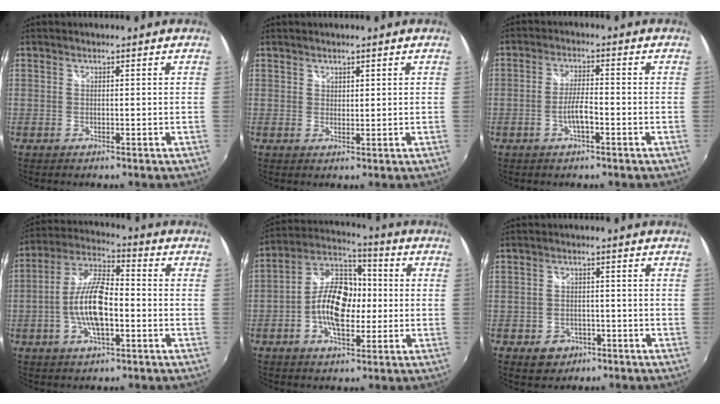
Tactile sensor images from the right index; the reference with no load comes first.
{"total": 1.2, "force": [0.9, 0.7, 0.1], "torque": [0.002, 0.002, 0.015]}
{"total": 4.1, "force": [-1.9, 0.8, 3.6], "torque": [-0.074, 0.002, -0.033]}
{"total": 12.4, "force": [-3.0, 4.6, 11.1], "torque": [-0.230, 0.006, -0.059]}
{"total": 13.2, "force": [-2.2, 7.2, 10.8], "torque": [-0.206, 0.020, -0.045]}
{"total": 5.0, "force": [-2.6, 4.0, 1.6], "torque": [-0.044, 0.006, -0.030]}